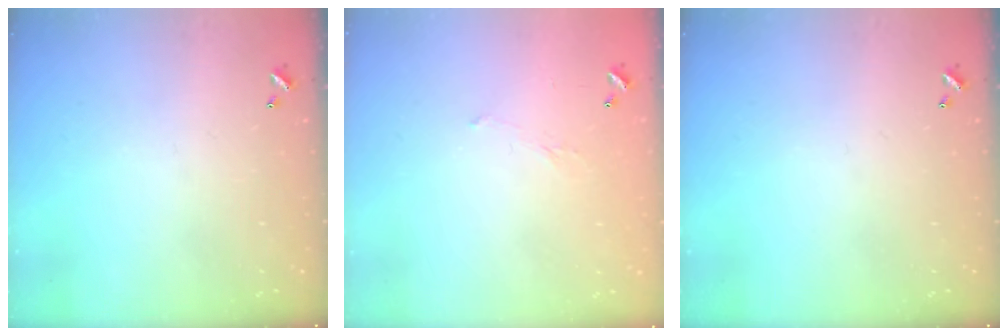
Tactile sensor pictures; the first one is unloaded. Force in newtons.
{"total": 5.4, "press": 5.4, "slide": 0.8}
{"total": 0.0}